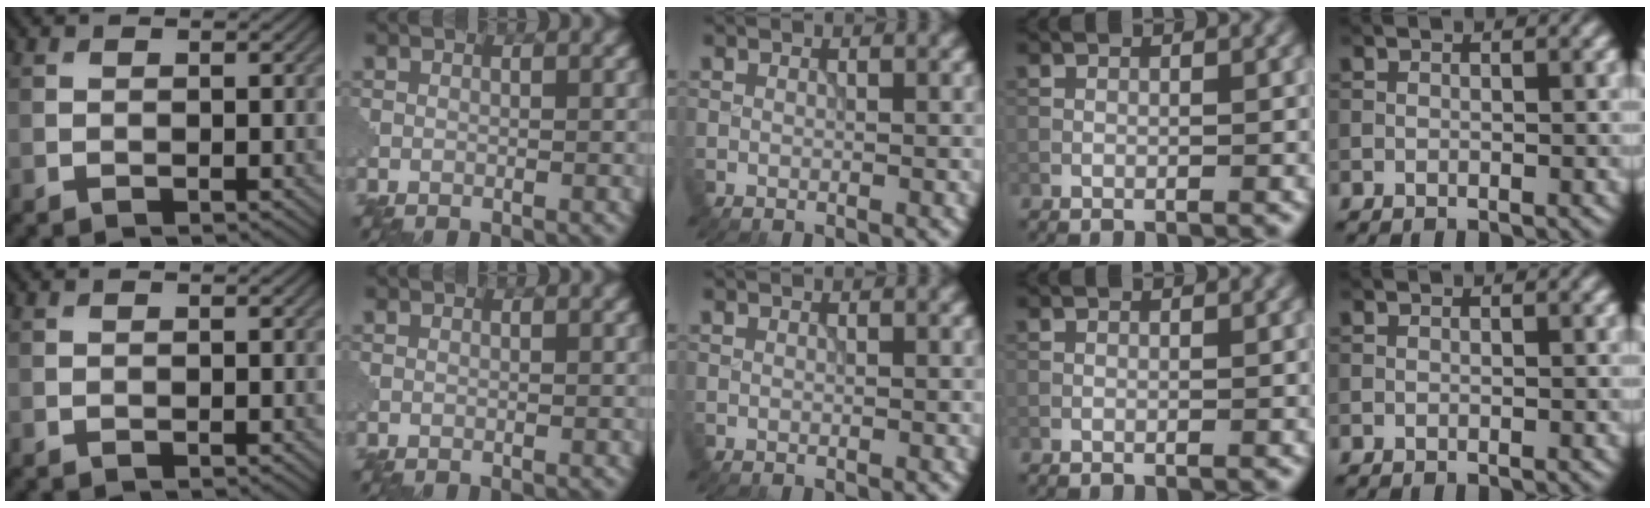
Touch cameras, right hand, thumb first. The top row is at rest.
{}